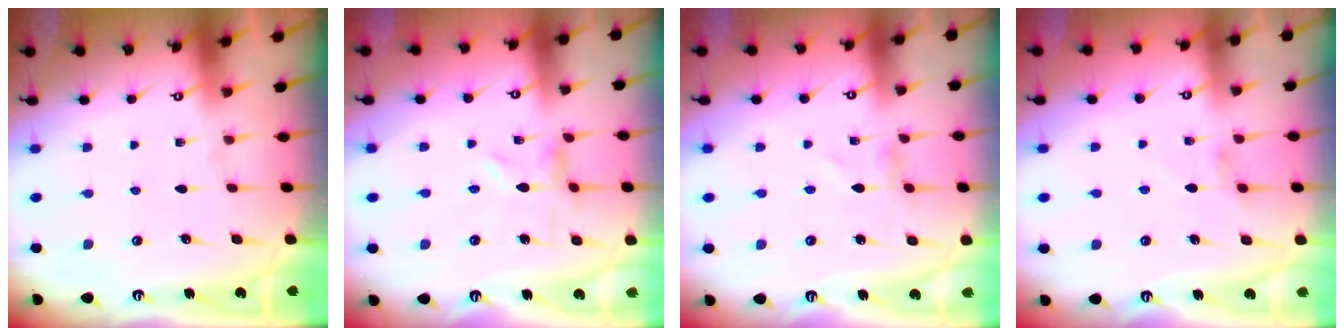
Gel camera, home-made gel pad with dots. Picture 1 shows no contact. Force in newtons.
{"total": 0.7, "press": 0.6, "slide": 0.3}
{"total": 0.0}
{"total": 1.7, "press": 1.6, "slide": 0.4}